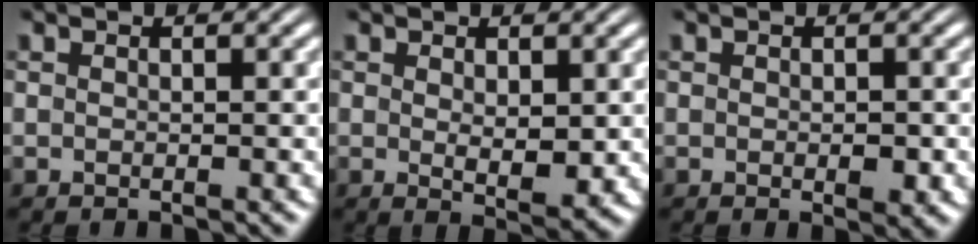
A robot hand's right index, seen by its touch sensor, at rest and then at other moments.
{"total": 2.5, "force": [0.0, 0.8, 2.4], "torque": [-0.035, -0.022, 0.010]}
{"total": 1.5, "force": [-0.3, 0.8, 1.2], "torque": [-0.018, -0.007, -0.005]}